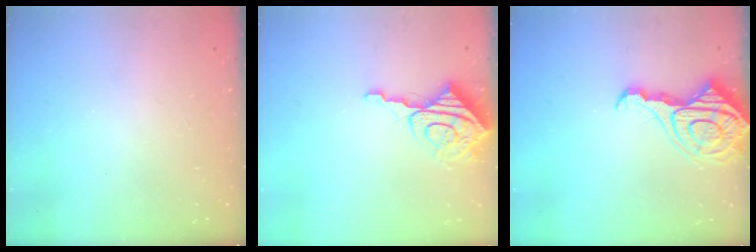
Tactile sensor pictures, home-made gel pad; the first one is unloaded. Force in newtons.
{"total": 9.6, "press": 9.5, "slide": 0.9}
{"total": 15.0, "press": 14.9, "slide": 1.7}